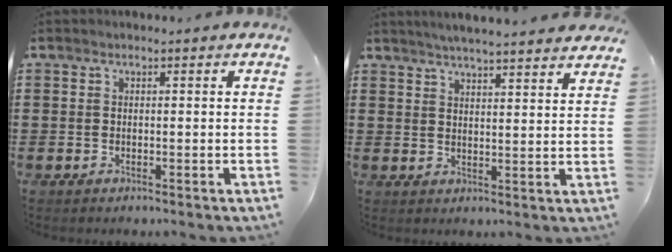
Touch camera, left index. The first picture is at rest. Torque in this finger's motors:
{"motor_torque": [1.11, -0.63, 0.47, 0.05]}